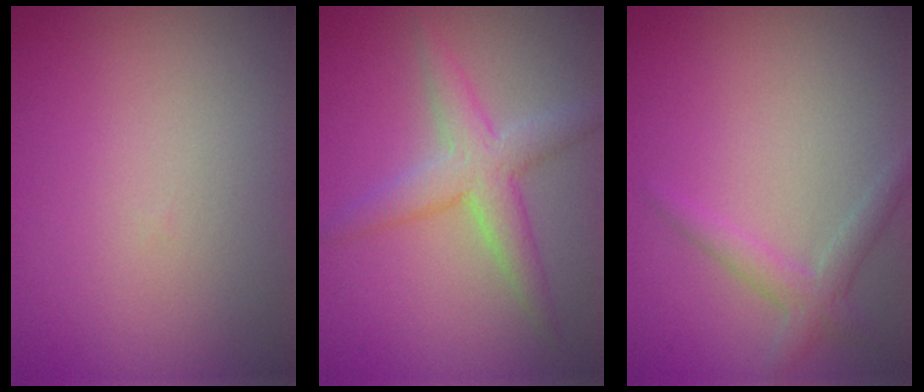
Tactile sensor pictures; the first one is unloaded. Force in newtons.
{"total": 3.8, "press": 3.8, "slide": 0.1}
{"total": 1.9, "press": 1.9, "slide": 0.0}